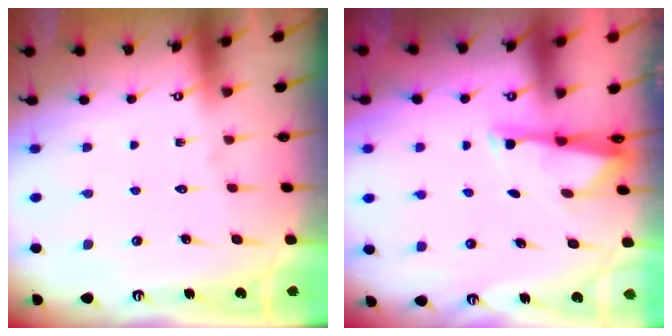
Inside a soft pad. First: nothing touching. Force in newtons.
{"total": 2.7, "press": 2.7, "slide": 0.5}